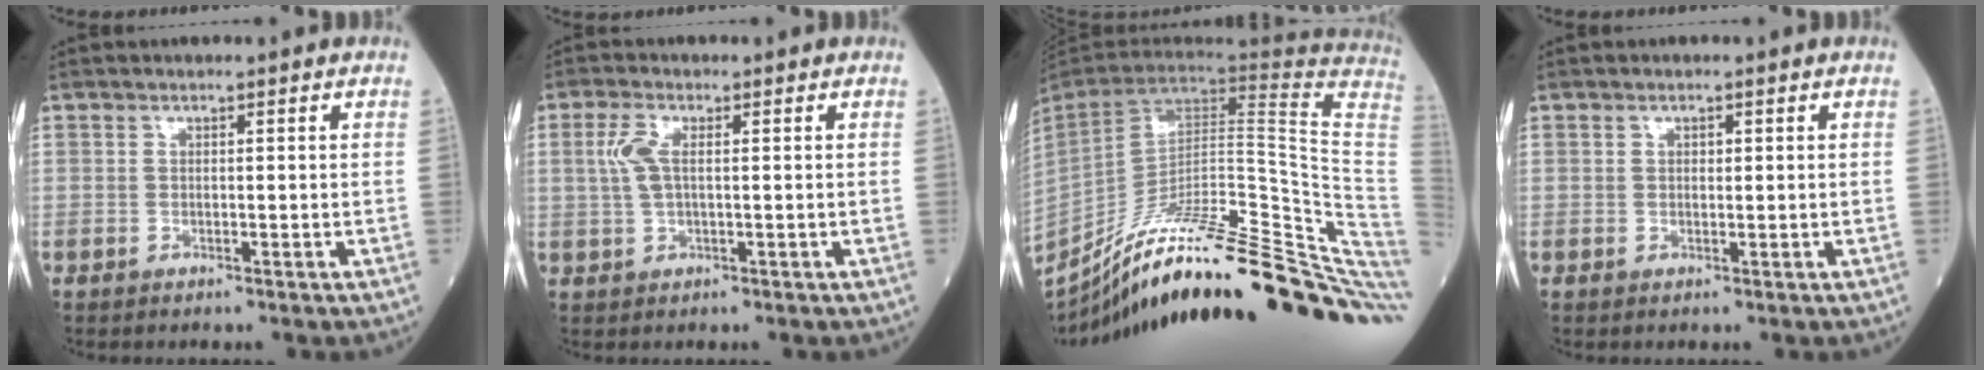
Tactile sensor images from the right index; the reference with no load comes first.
{"total": 3.6, "force": [0.7, 1.3, 3.3], "torque": [-0.087, 0.008, 0.014]}
{"total": 37.3, "force": [-28.0, 2.4, 24.5], "torque": [-0.252, -0.043, -0.399]}
{"total": 0.7, "force": [0.2, 0.5, 0.4], "torque": [-0.004, 0.000, 0.004]}